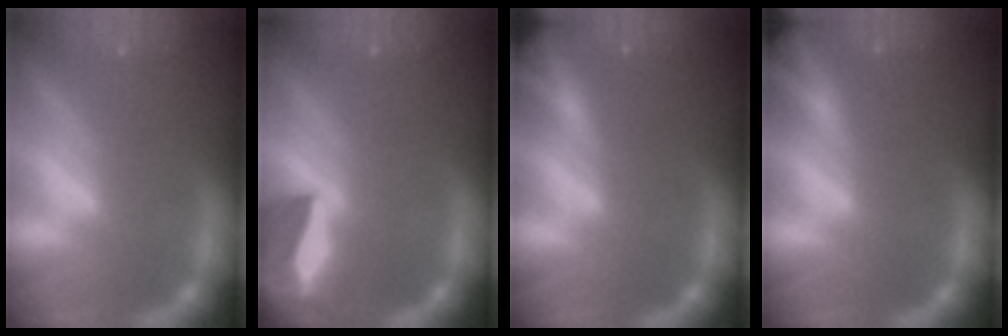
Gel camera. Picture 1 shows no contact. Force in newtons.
{"total": 9.4}
{"total": 7.4}
{"total": 8.4}